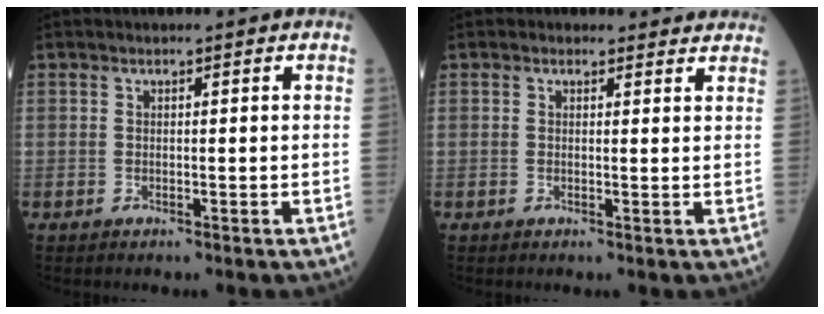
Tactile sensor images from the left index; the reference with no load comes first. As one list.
[{"total": 4.0, "force": [3.7, 1.5, 0.2], "torque": [0.010, 0.000, 0.025]}]